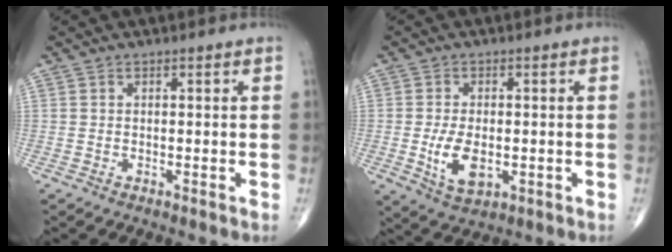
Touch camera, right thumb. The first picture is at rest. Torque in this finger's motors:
{"motor_torque": [0.01, 0.18, 0.72, 0.04, 0.24]}